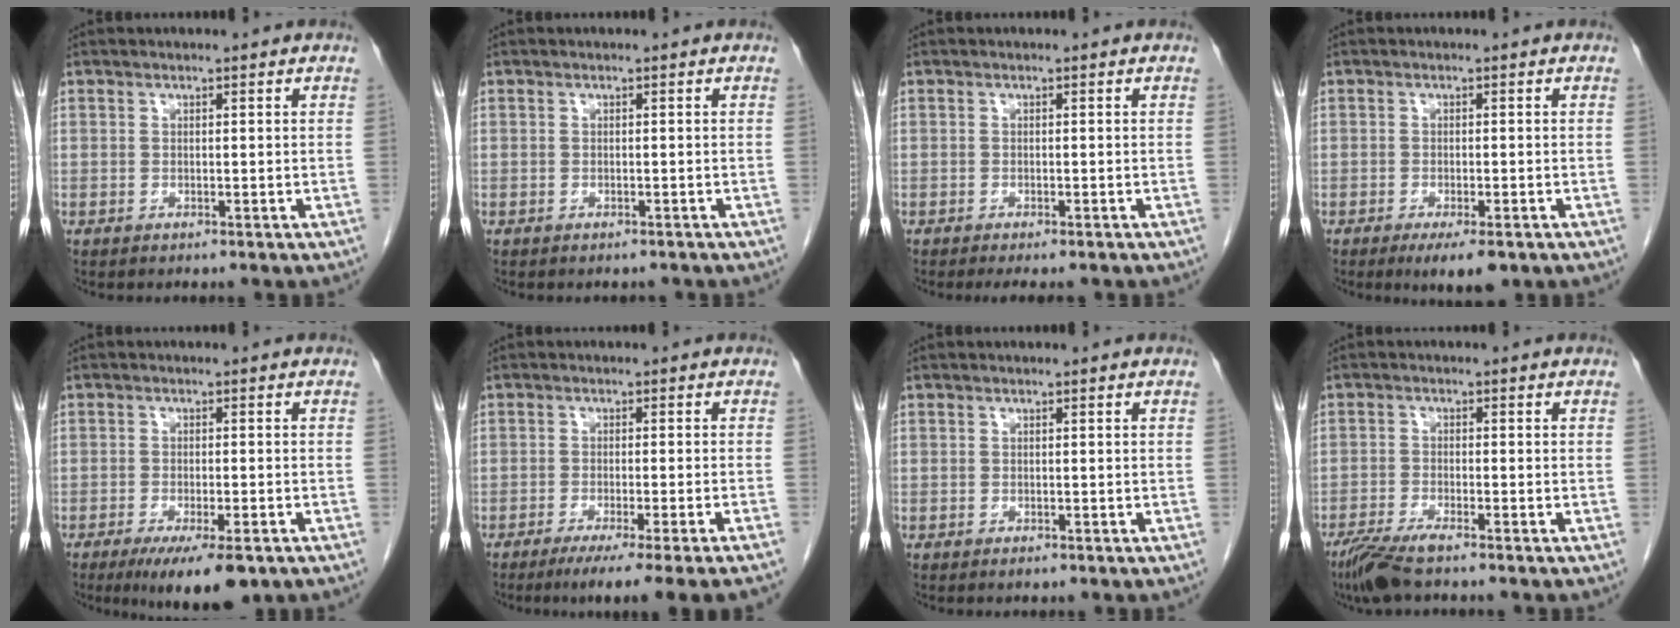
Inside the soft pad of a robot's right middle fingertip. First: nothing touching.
{"total": 1.0, "force": [-0.9, 0.4, 0.1], "torque": [-0.007, 0.000, -0.014]}
{"total": 3.6, "force": [-3.0, 0.8, 1.7], "torque": [-0.014, -0.007, -0.041]}
{"total": 4.5, "force": [-2.8, 1.2, 3.4], "torque": [-0.047, -0.007, -0.036]}
{"total": 8.3, "force": [-5.3, 1.9, 6.1], "torque": [-0.090, -0.016, -0.079]}
{"total": 9.7, "force": [-7.6, -1.8, 5.8], "torque": [-0.055, -0.024, -0.109]}
{"total": 0.5, "force": [-0.4, 0.3, 0.3], "torque": [-0.004, 0.000, -0.004]}
{"total": 5.3, "force": [-4.1, 0.4, 3.4], "torque": [-0.069, -0.016, -0.078]}